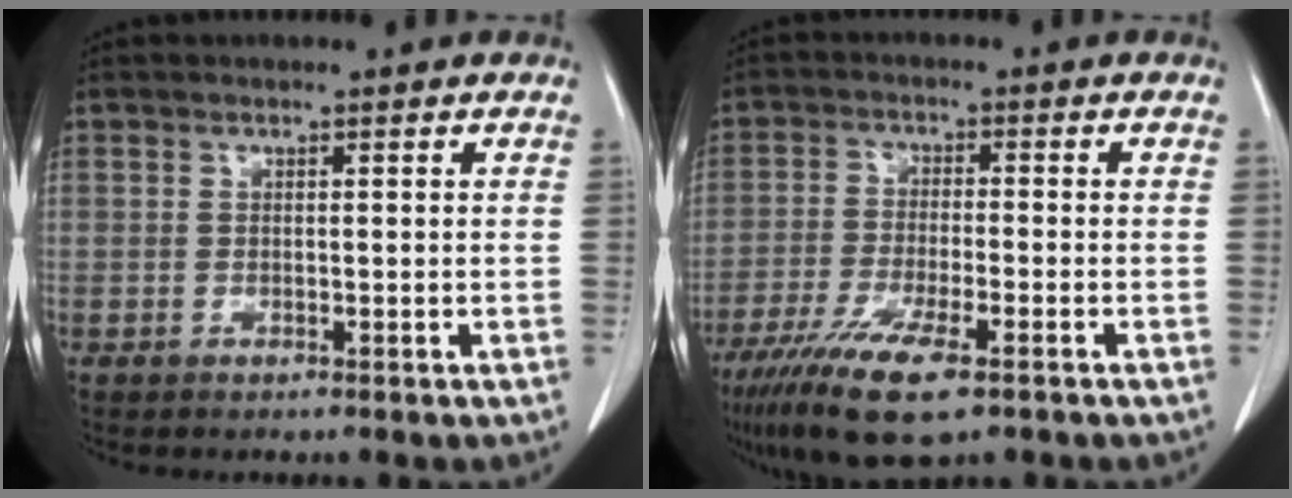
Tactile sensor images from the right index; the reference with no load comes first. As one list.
[{"total": 10.7, "force": [-6.6, 1.9, 8.2], "torque": [-0.151, -0.026, -0.112]}]